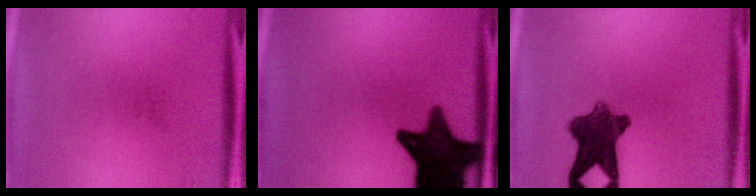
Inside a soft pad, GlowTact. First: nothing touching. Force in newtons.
{"total": 16.6}
{"total": 9.6}